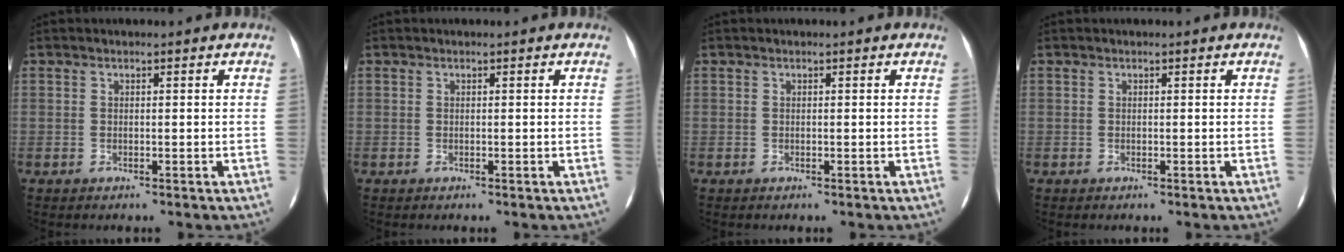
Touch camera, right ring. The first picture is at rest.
{"total": 0.0}
{"total": 0.0}
{"total": 0.0}